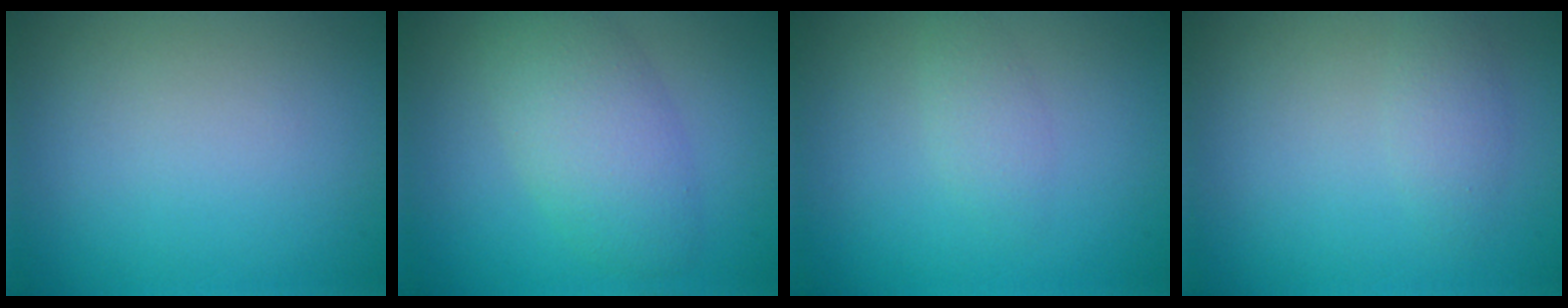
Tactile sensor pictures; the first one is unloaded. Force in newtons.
{"total": 3.8, "press": 3.8, "slide": 0.3}
{"total": 1.4, "press": 1.4, "slide": 0.0}
{"total": 1.6, "press": 1.6, "slide": 0.0}